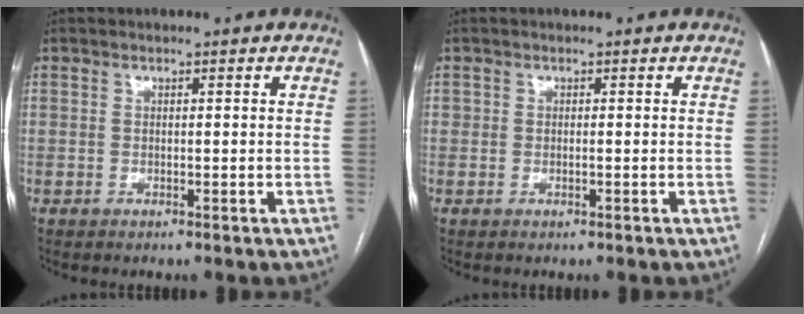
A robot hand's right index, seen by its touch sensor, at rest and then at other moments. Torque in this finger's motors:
{"motor_torque": [0.06, 0.05, -0.01, 0.01]}